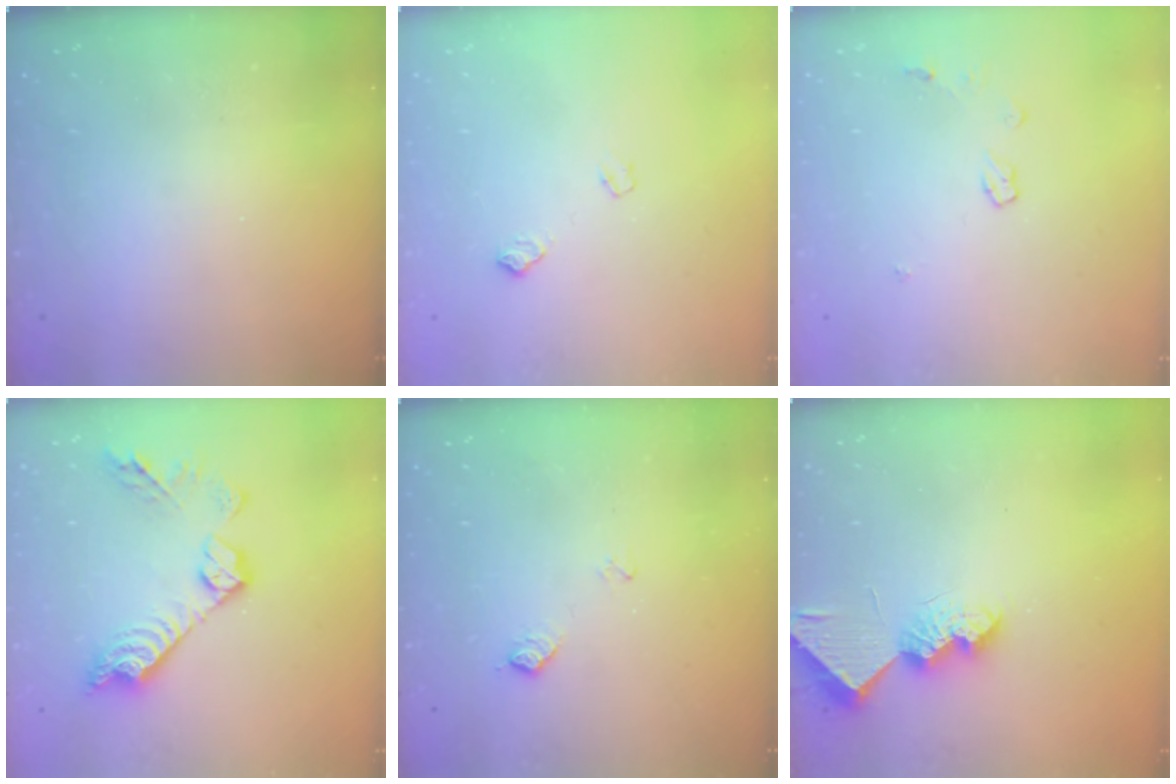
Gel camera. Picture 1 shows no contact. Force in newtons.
{"total": 6.9, "press": 6.8, "slide": 0.8}
{"total": 4.2, "press": 4.1, "slide": 0.5}
{"total": 14.7, "press": 14.7, "slide": 1.0}
{"total": 6.1, "press": 6.1, "slide": 0.8}
{"total": 8.6, "press": 8.6, "slide": 0.3}